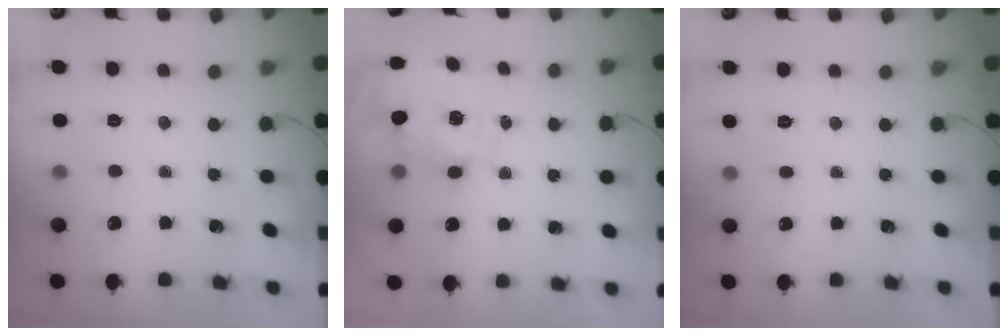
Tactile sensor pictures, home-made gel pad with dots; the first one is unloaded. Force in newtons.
{"total": 2.0, "press": 1.8, "slide": 1.0}
{"total": 5.7, "press": 5.5, "slide": 1.6}